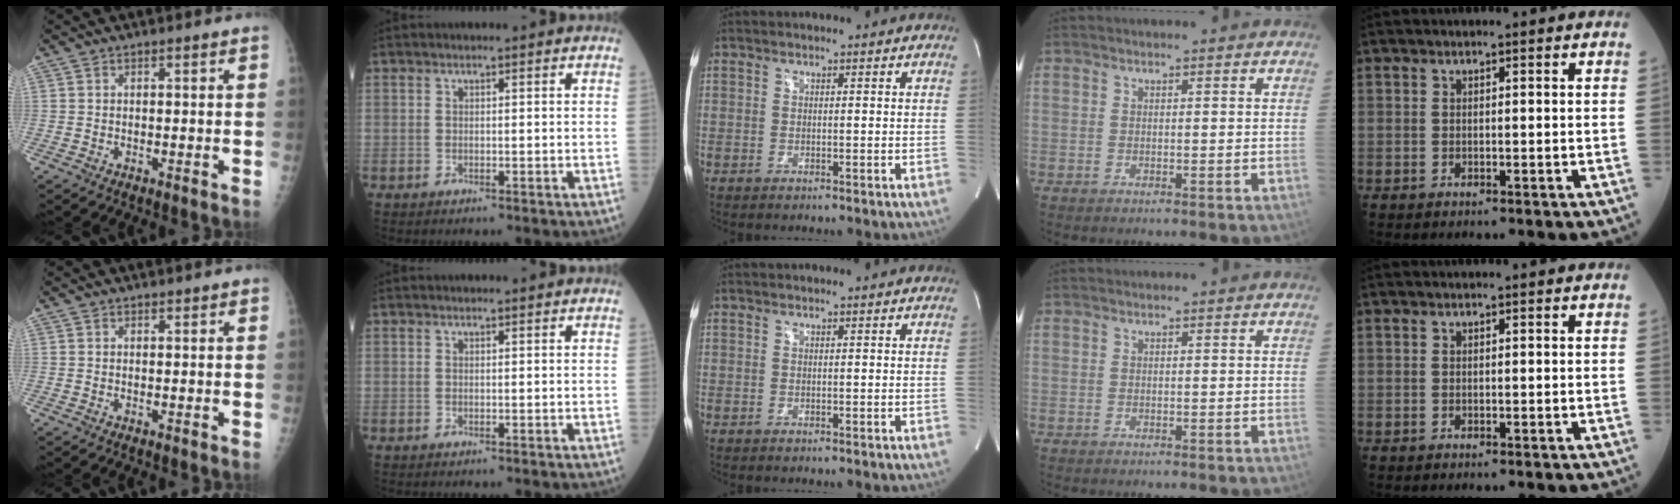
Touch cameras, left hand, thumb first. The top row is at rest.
{"index": {"total": 0.6, "force": [0.5, 0.2, -0.1], "torque": [0.000, 0.002, 0.007]}}